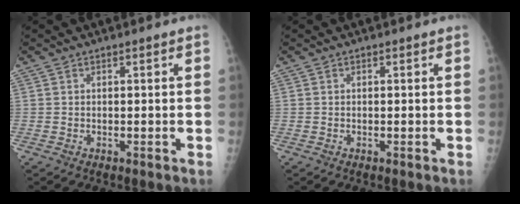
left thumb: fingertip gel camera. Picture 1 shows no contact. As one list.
[{"total": 0.0}]